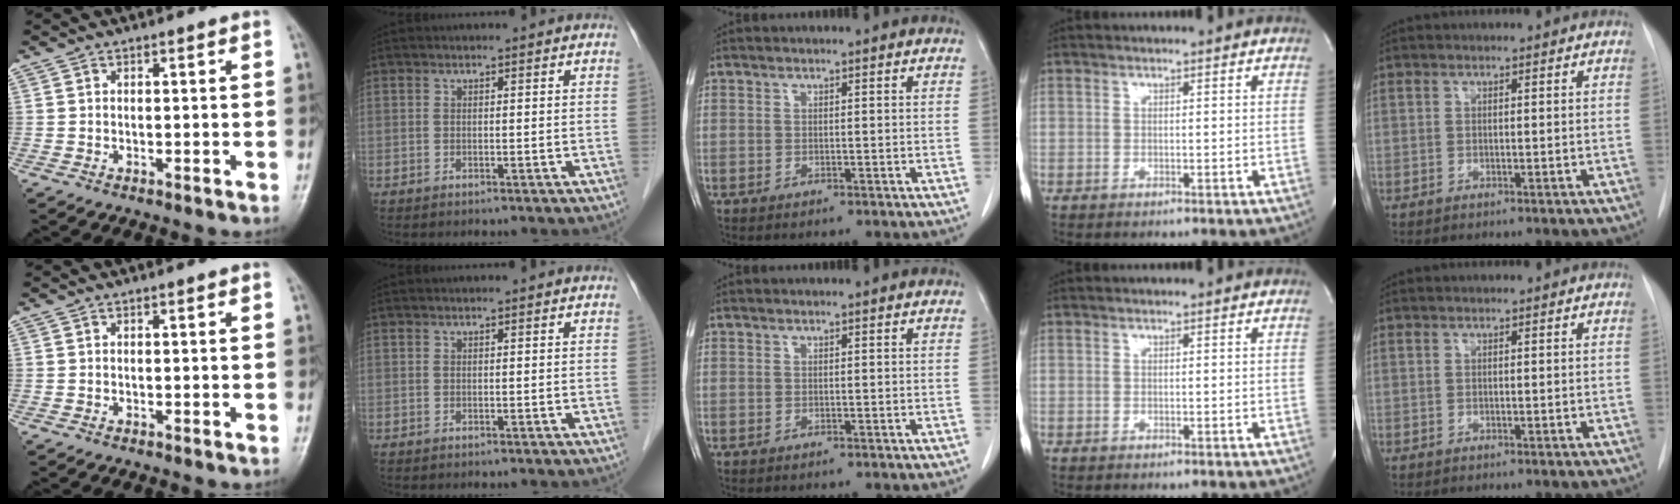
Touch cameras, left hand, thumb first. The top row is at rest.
{}